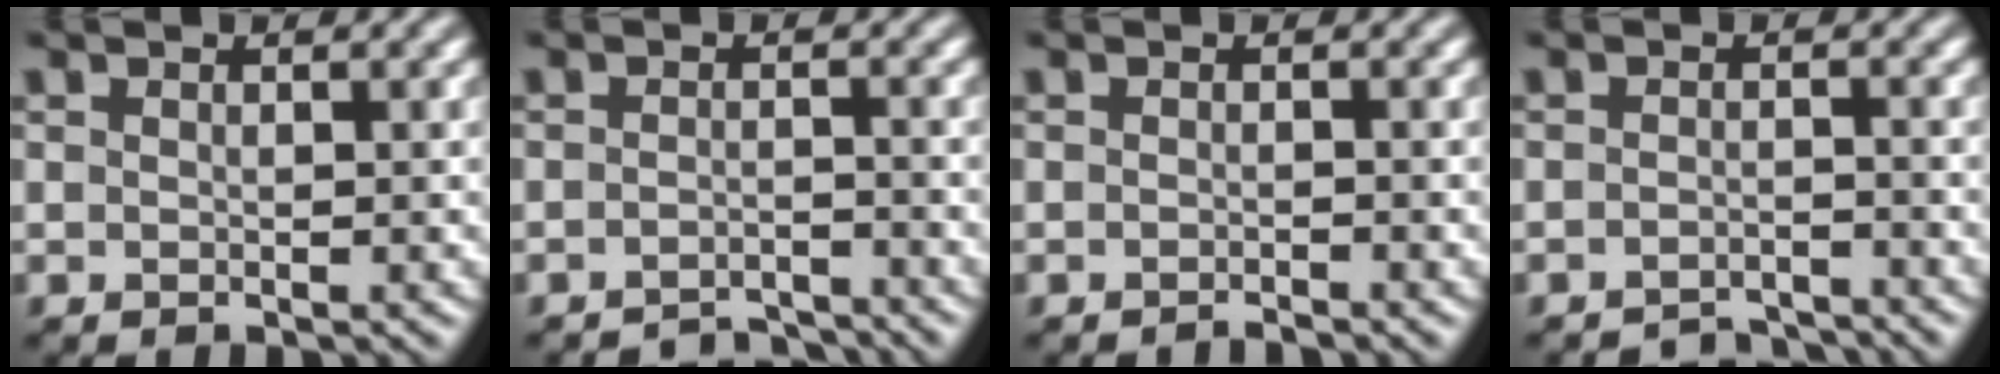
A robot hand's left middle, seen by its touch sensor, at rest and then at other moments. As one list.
[{"total": 2.8, "force": [-2.8, 0.3, 0.5], "torque": [-0.002, 0.005, -0.046]}, {"total": 0.9, "force": [-0.8, 0.0, 0.2], "torque": [-0.001, 0.002, -0.017]}, {"total": 2.8, "force": [-2.8, 0.3, 0.4], "torque": [-0.001, 0.004, -0.046]}]